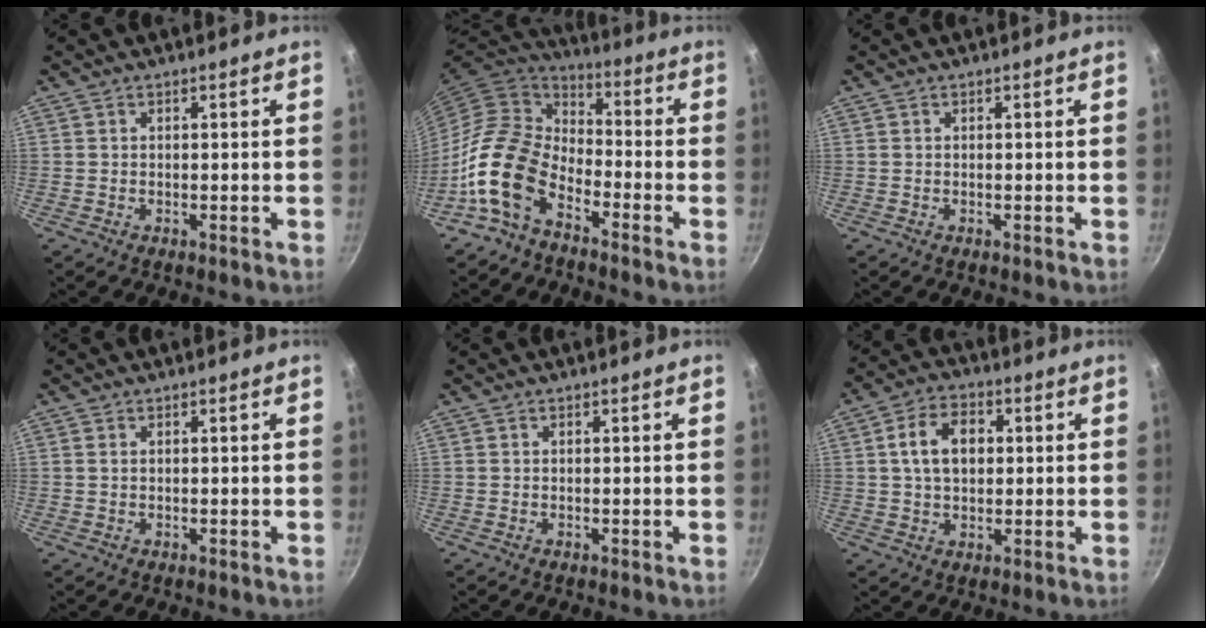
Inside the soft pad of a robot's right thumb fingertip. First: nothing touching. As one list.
[{"total": 14.0, "force": [-7.5, 8.7, 8.1], "torque": [-0.126, 0.061, -0.169]}, {"total": 0.0}, {"total": 0.9, "force": [0.2, 0.6, 0.6], "torque": [-0.012, 0.002, 0.002]}, {"total": 0.0}, {"total": 9.1, "force": [1.5, 6.4, 6.4], "torque": [-0.089, 0.014, 0.018]}]